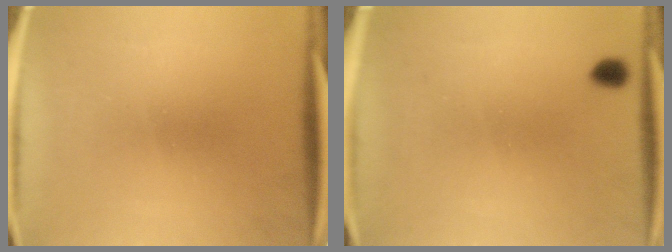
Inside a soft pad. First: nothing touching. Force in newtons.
{"total": 1.3}